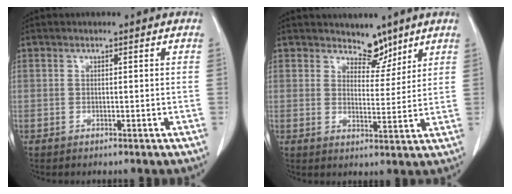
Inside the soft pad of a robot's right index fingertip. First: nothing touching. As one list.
[{"total": 4.6, "force": [3.9, 2.2, 1.2], "torque": [-0.007, -0.007, 0.065]}]